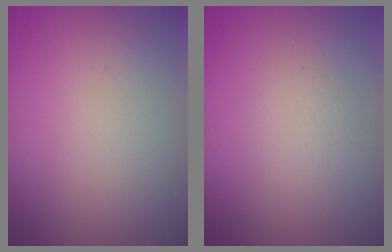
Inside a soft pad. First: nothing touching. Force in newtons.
{"total": 1.2, "press": 1.2, "slide": 0.0}